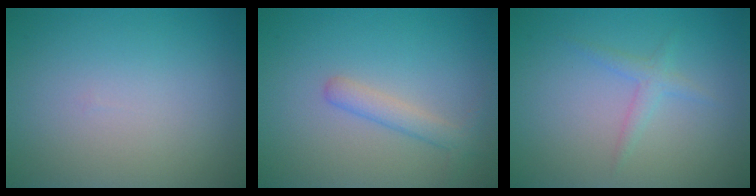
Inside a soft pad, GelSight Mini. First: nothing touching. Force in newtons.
{"total": 2.0, "press": 2.0, "slide": 0.1}
{"total": 1.4, "press": 1.4, "slide": 0.0}